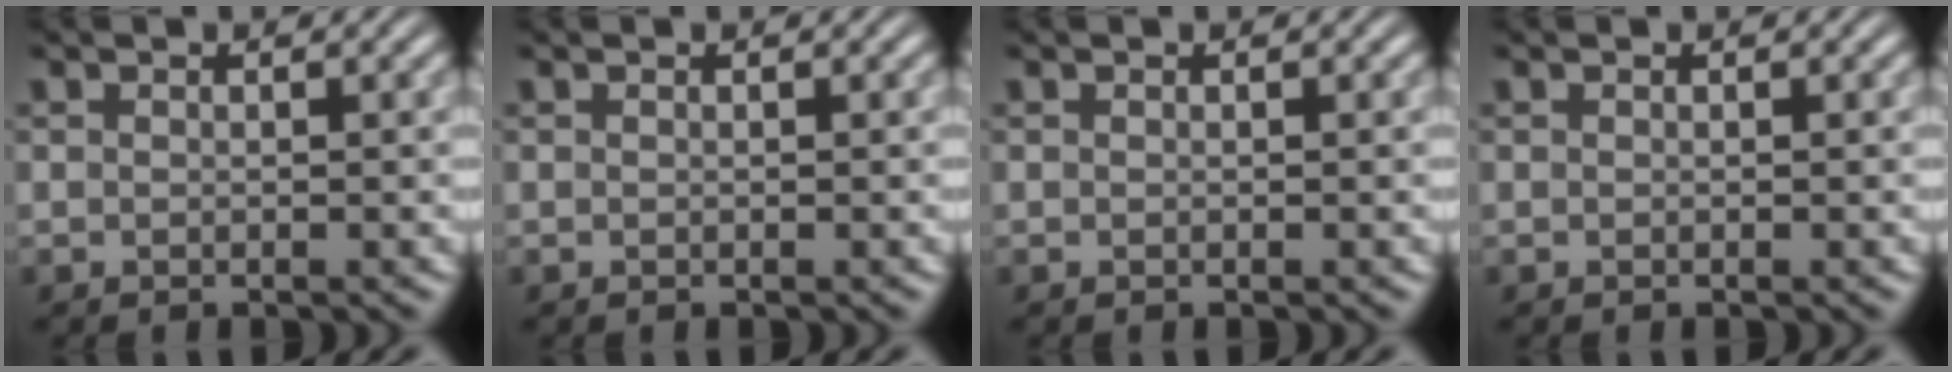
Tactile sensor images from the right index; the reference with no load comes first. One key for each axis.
{"total": 0.0}
{"total": 0.0}
{"total": 0.0}